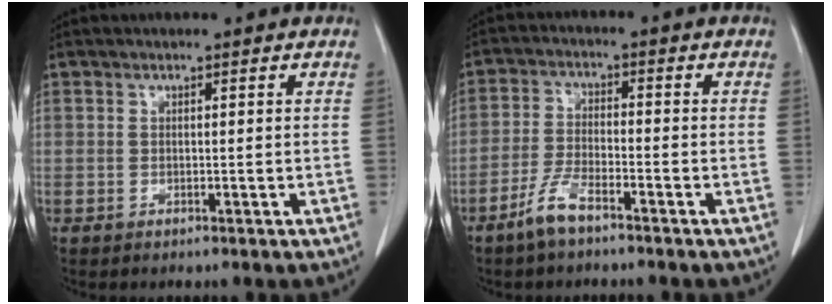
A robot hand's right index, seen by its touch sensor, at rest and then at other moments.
{"total": 5.1, "force": [-3.7, 0.9, 3.3], "torque": [-0.079, -0.004, -0.073]}